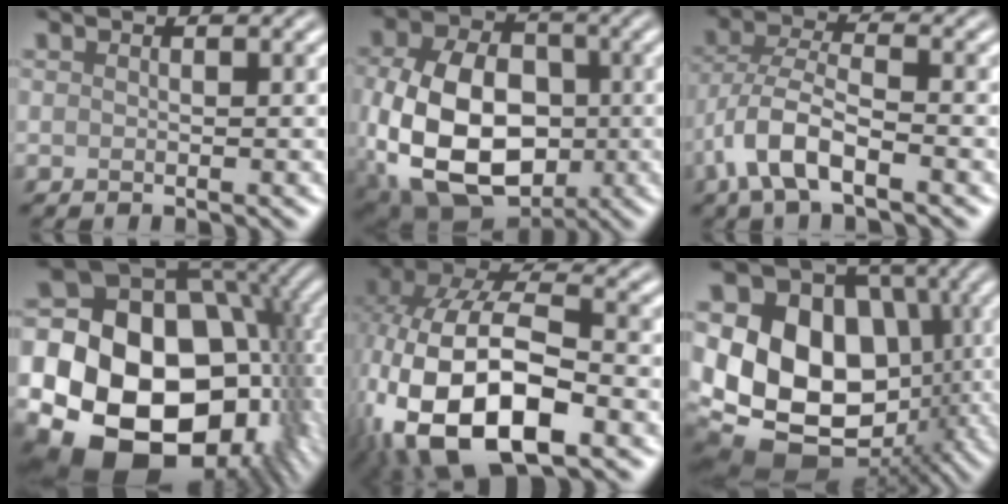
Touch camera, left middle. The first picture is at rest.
{"total": 13.6, "force": [-2.1, 9.3, 9.6], "torque": [-0.196, -0.028, -0.030]}
{"total": 6.3, "force": [-3.0, 2.6, 4.9], "torque": [-0.103, 0.000, -0.068]}
{"total": 22.5, "force": [-2.2, 17.4, 14.1], "torque": [-0.236, 0.000, -0.049]}
{"total": 14.8, "force": [-4.8, 8.1, 11.4], "torque": [-0.235, -0.019, -0.085]}
{"total": 15.1, "force": [-0.6, 12.0, 9.1], "torque": [-0.153, -0.012, -0.008]}